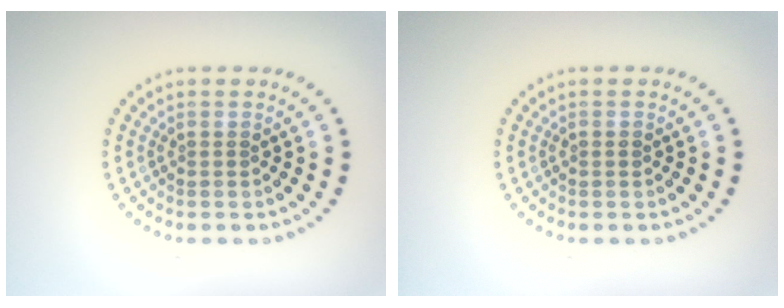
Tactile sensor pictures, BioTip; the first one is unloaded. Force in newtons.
{"total": 0.8, "press": 0.7, "slide": 0.1}